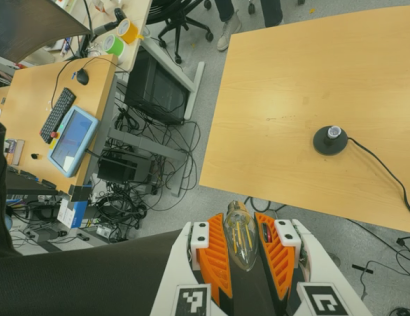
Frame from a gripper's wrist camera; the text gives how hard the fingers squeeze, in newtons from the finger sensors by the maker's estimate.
{"total": 13.8, "left": 14.1, "right": 13.6}